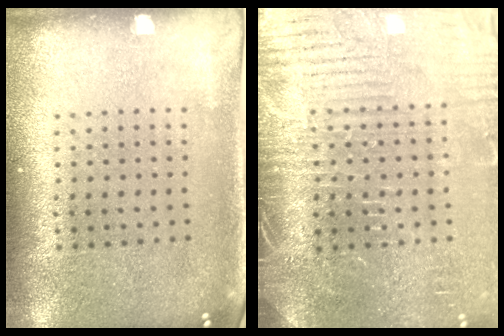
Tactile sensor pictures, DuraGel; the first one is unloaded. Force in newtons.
{"total": 4.1, "press": 3.7, "slide": 1.6}